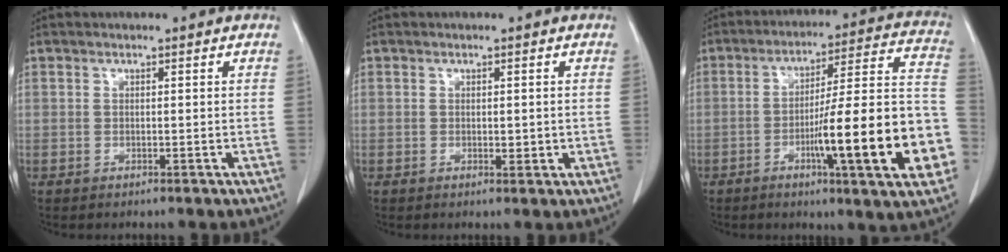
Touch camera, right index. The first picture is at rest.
{"total": 1.6, "force": [-0.1, 0.7, 1.4], "torque": [-0.018, -0.002, 0.003]}
{"total": 21.3, "force": [-6.4, 1.2, 20.3], "torque": [-0.234, 0.012, -0.090]}